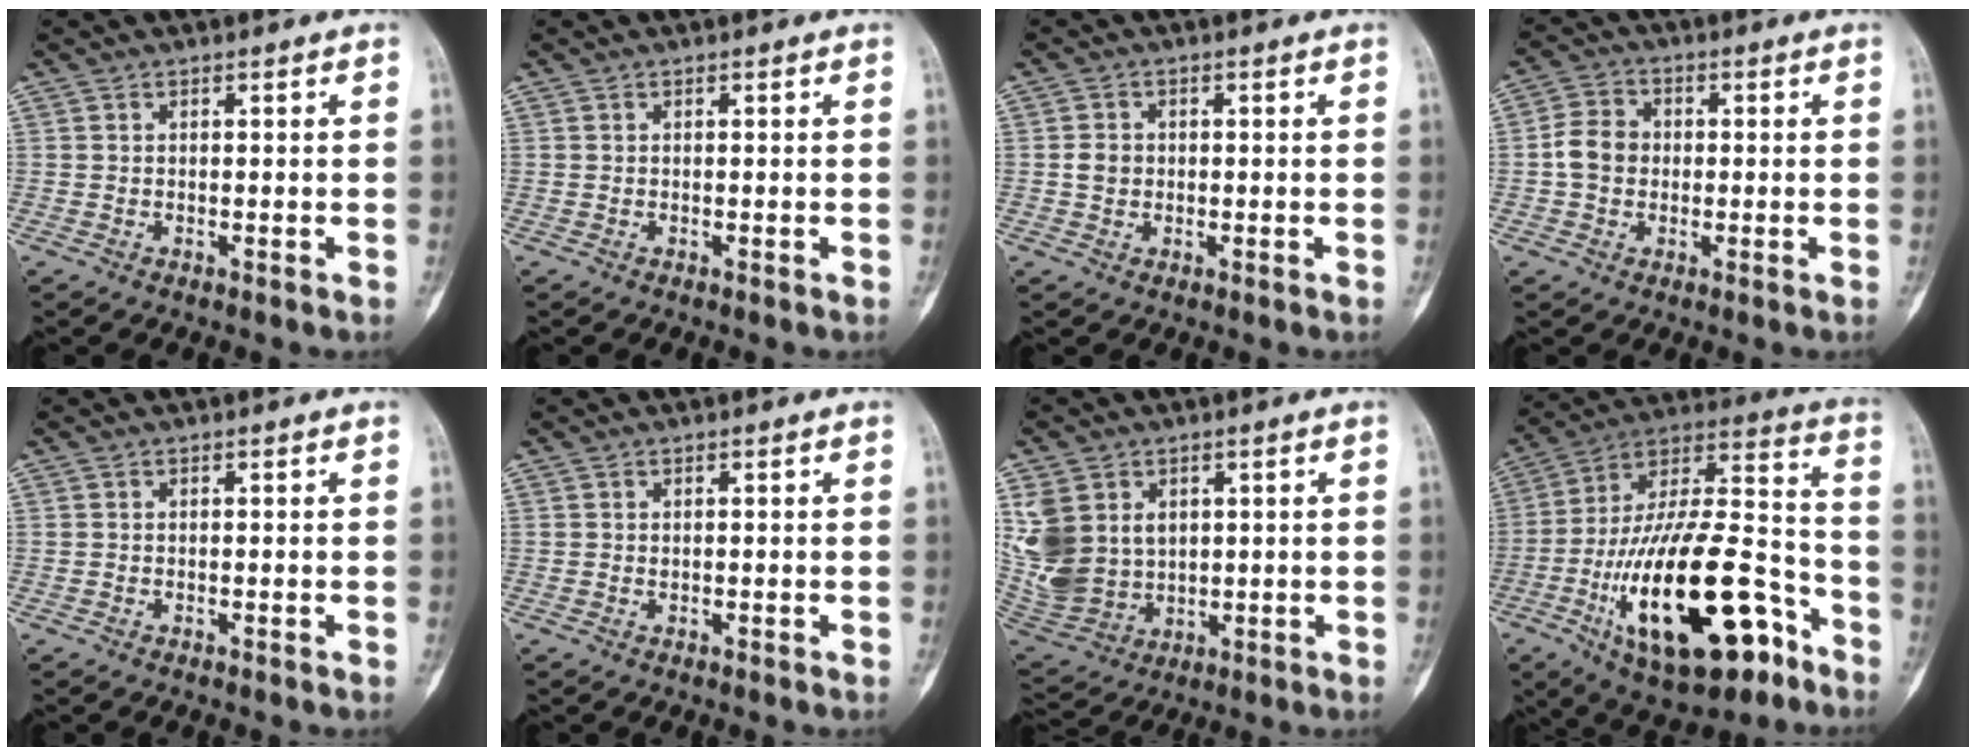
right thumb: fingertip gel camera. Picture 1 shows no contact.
{"total": 0.0}
{"total": 2.5, "force": [-0.1, 2.2, 1.2], "torque": [-0.012, 0.005, -0.002]}
{"total": 5.9, "force": [-0.3, 4.9, 3.1], "torque": [-0.046, 0.015, -0.014]}
{"total": 0.0}
{"total": 0.0}
{"total": 14.0, "force": [3.5, 11.0, 7.8], "torque": [-0.163, -0.010, 0.098]}
{"total": 30.1, "force": [-12.6, 12.5, 24.2], "torque": [-0.432, 0.065, -0.193]}